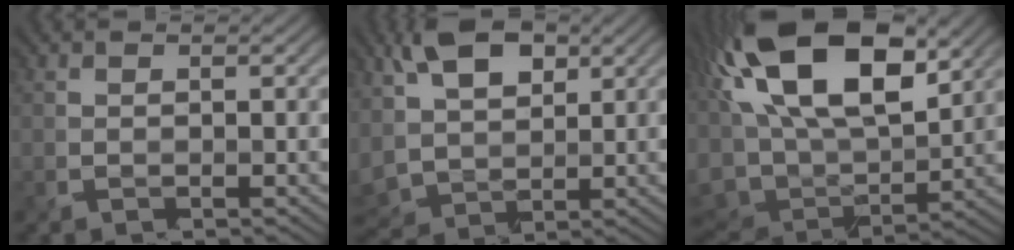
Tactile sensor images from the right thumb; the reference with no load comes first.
{"total": 9.7, "force": [3.5, 5.7, 7.0], "torque": [-0.180, -0.001, 0.079]}
{"total": 19.7, "force": [8.5, 9.7, 14.9], "torque": [-0.331, 0.034, 0.146]}